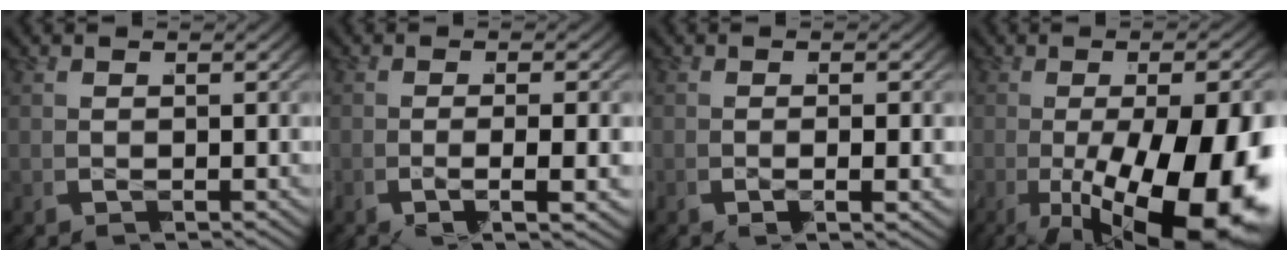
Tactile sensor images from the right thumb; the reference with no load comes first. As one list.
[{"total": 4.0, "force": [-1.1, 1.2, 3.7], "torque": [-0.073, -0.004, -0.023]}, {"total": 2.0, "force": [-0.7, 0.6, 1.8], "torque": [-0.037, -0.005, -0.015]}, {"total": 20.5, "force": [-6.0, 11.2, 16.1], "torque": [-0.279, -0.057, -0.058]}]